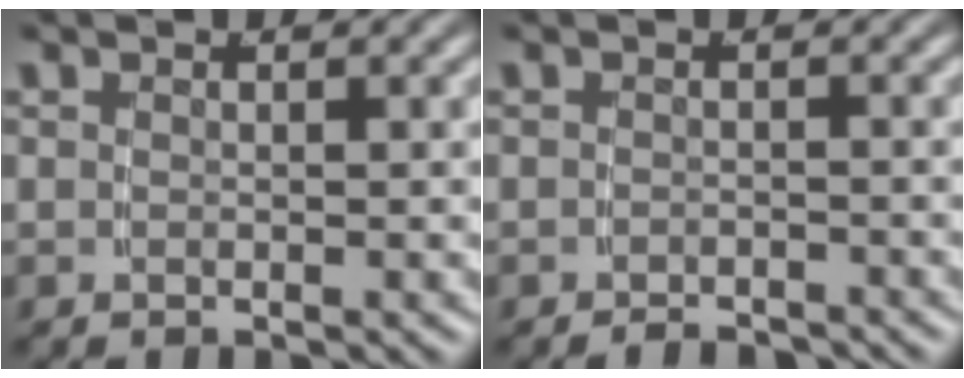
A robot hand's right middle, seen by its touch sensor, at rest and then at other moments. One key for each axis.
{"total": 2.1, "fx": -2.1, "fy": 0.0, "fz": 0.2, "tx": 0.000, "ty": -0.008, "tz": -0.032}